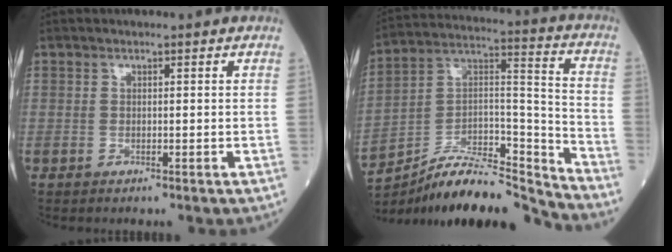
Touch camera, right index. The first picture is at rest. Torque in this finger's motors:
{"motor_torque": [-0.22, -0.53, 0.54, 0.12]}